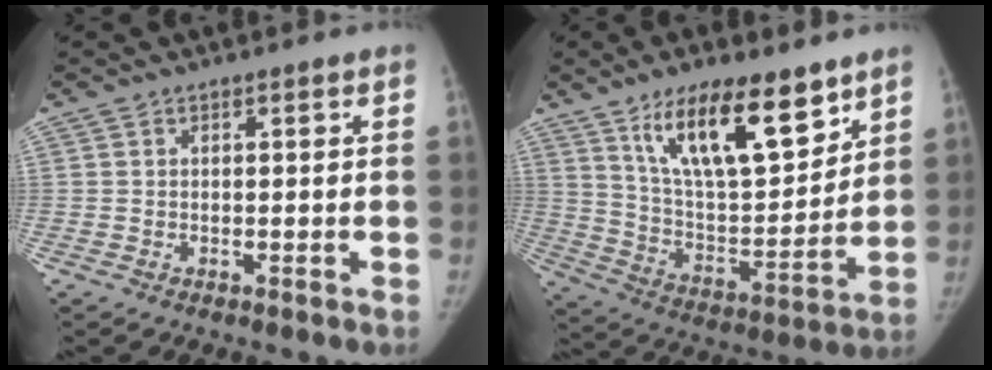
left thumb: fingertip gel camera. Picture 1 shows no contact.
{"total": 19.7, "force": [12.1, 7.2, 13.8], "torque": [-0.190, -0.063, 0.220]}